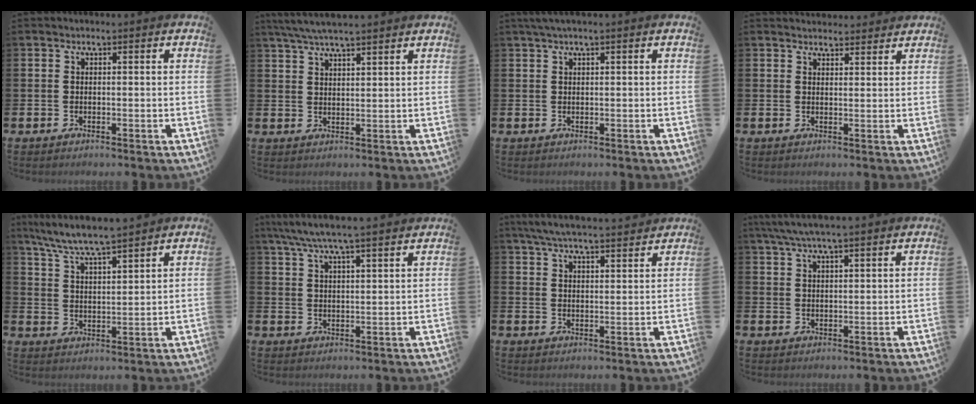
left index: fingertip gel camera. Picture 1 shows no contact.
{"total": 5.2, "force": [4.7, 0.4, 2.0], "torque": [-0.056, -0.008, 0.088]}
{"total": 1.3, "force": [0.9, 0.0, 1.0], "torque": [-0.018, 0.003, 0.015]}
{"total": 2.6, "force": [2.6, 0.6, -0.1], "torque": [0.013, -0.017, 0.043]}
{"total": 6.8, "force": [6.6, -0.1, 1.7], "torque": [-0.053, -0.039, 0.116]}
{"total": 6.3, "force": [5.8, 0.0, 2.4], "torque": [-0.069, -0.019, 0.106]}
{"total": 6.1, "force": [5.8, 0.3, 1.7], "torque": [-0.047, -0.026, 0.105]}
{"total": 5.0, "force": [4.6, 0.2, 2.2], "torque": [-0.059, -0.006, 0.084]}